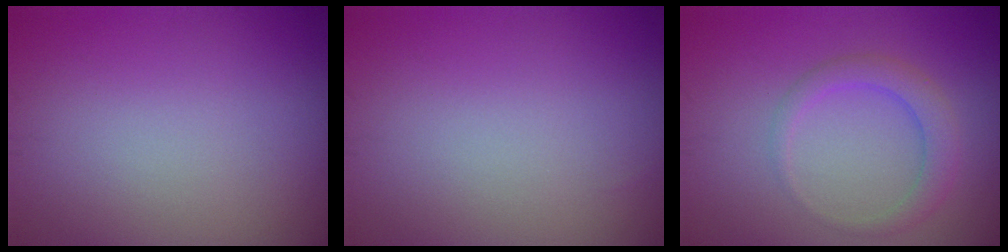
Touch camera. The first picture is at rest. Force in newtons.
{"total": 0.0}
{"total": 2.6, "press": 2.6, "slide": 0.1}